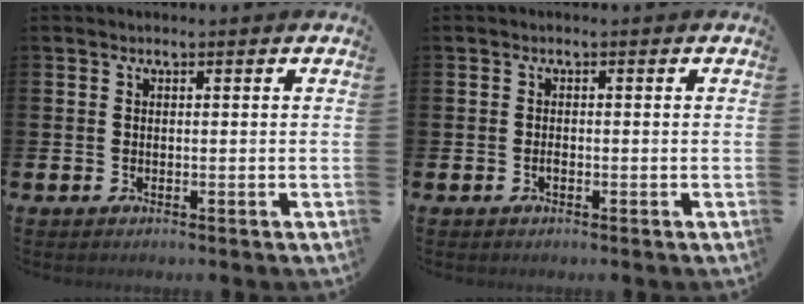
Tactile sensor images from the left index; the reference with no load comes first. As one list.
[{"total": 0.7, "force": [-0.4, 0.3, 0.5], "torque": [-0.015, 0.000, -0.006]}]